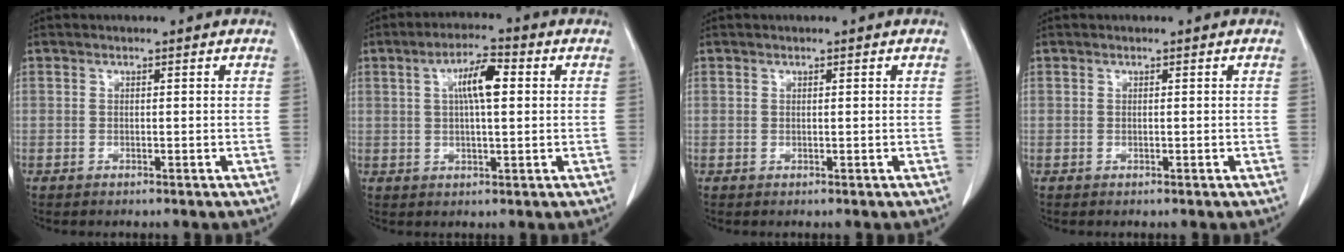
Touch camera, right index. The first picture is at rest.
{"total": 6.4, "force": [1.5, 1.4, 6.1], "torque": [-0.111, 0.013, 0.024]}
{"total": 0.0}
{"total": 0.0}